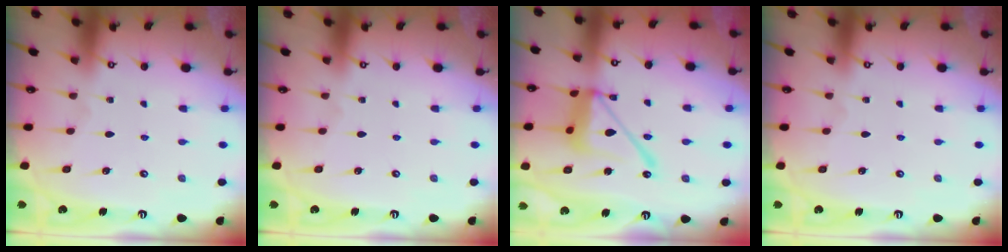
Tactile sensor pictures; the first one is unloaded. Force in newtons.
{"total": 0.0}
{"total": 16.0, "press": 16.0, "slide": 1.4}
{"total": 0.0}